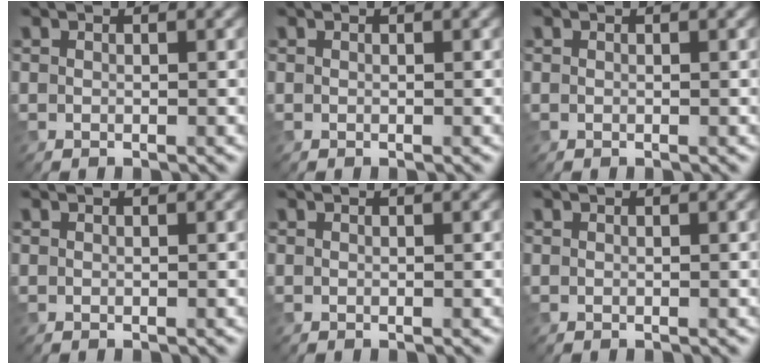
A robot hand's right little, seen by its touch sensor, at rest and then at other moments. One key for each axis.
{"total": 0.0}
{"total": 0.0}
{"total": 0.0}
{"total": 0.0}
{"total": 0.0}